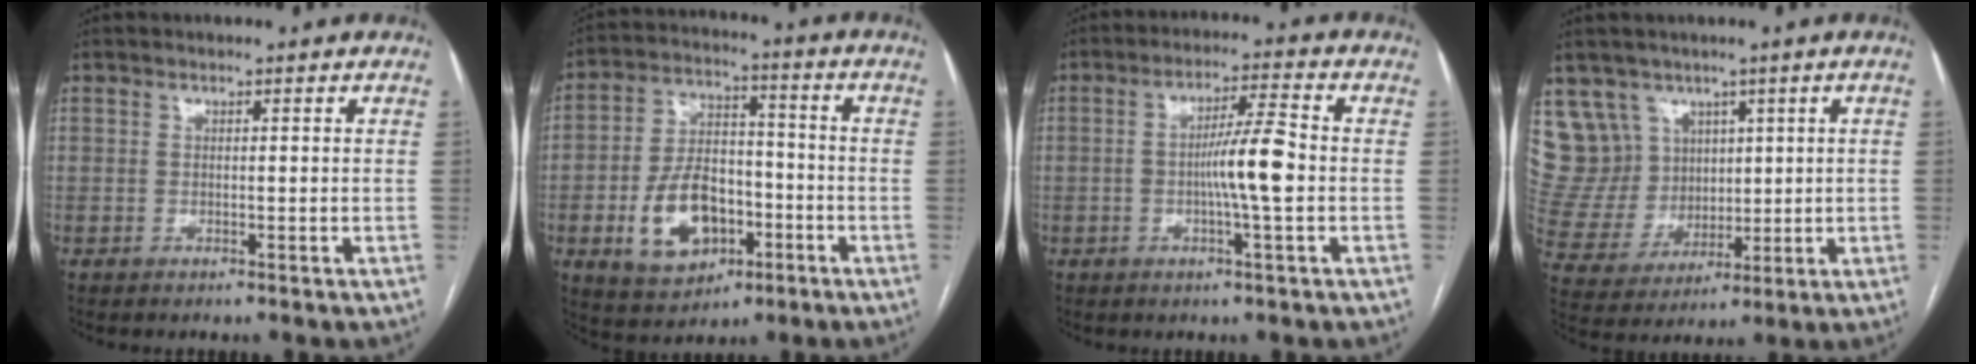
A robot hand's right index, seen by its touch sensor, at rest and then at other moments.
{"total": 12.6, "force": [-4.3, 7.4, 9.2], "torque": [-0.183, 0.013, -0.067]}
{"total": 7.5, "force": [-0.9, 0.3, 7.4], "torque": [-0.131, 0.007, -0.019]}
{"total": 10.9, "force": [6.2, 8.9, 1.3], "torque": [-0.046, 0.052, 0.141]}